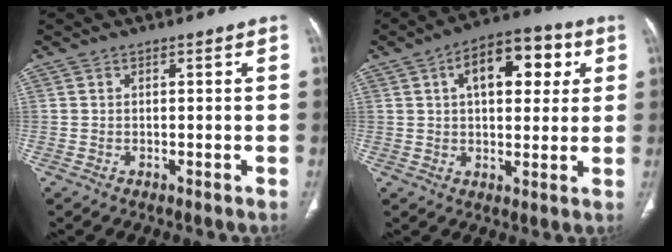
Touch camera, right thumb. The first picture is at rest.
{"total": 13.8, "force": [4.5, 7.3, 10.9], "torque": [-0.124, 0.014, 0.063]}